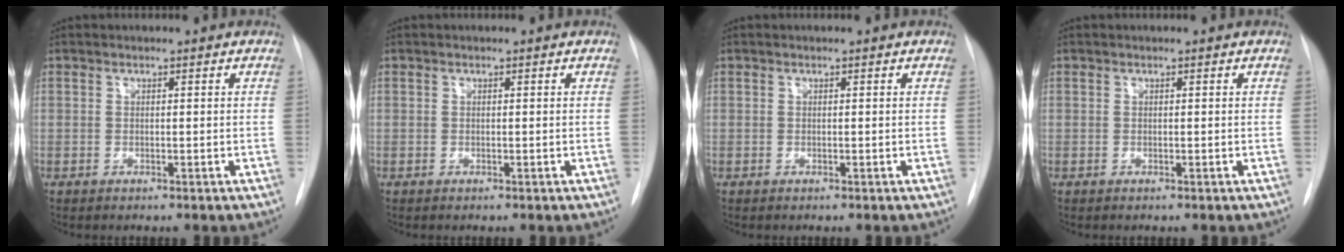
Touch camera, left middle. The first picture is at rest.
{"total": 0.0}
{"total": 0.0}
{"total": 0.0}